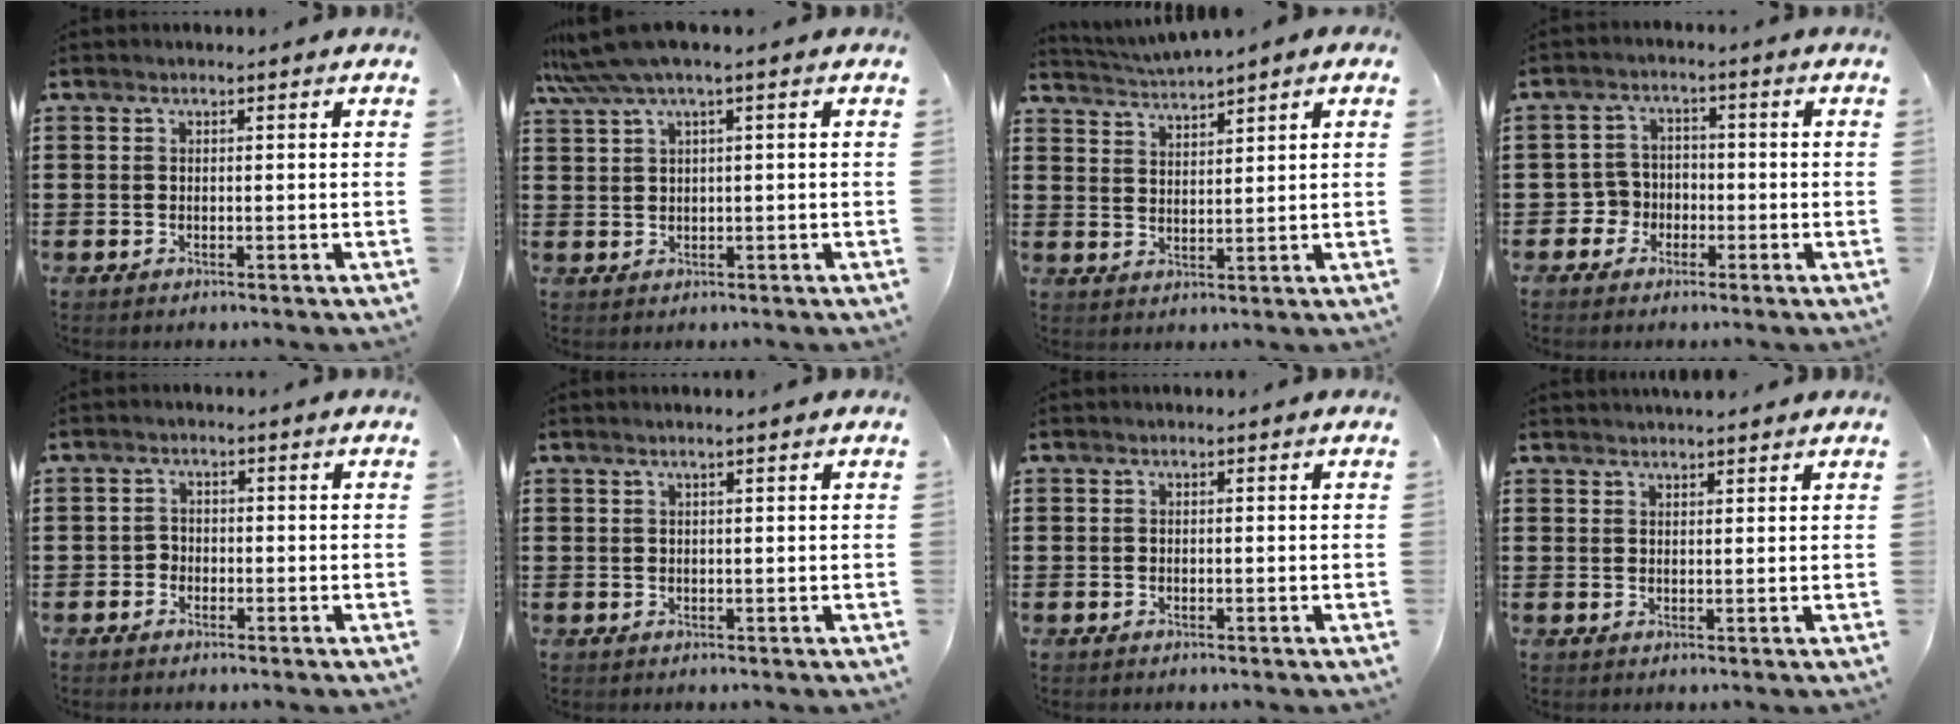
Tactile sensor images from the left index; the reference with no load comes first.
{"total": 4.2, "force": [1.9, 0.1, 3.7], "torque": [-0.088, -0.007, 0.029]}
{"total": 2.4, "force": [2.4, -0.3, 0.3], "torque": [-0.016, -0.011, 0.041]}
{"total": 3.6, "force": [-1.8, 3.0, 0.8], "torque": [-0.035, 0.005, -0.042]}
{"total": 1.5, "force": [-0.9, 1.1, 0.2], "torque": [-0.010, 0.004, -0.022]}
{"total": 1.0, "force": [0.6, -0.2, 0.8], "torque": [-0.013, -0.002, 0.011]}
{"total": 0.0}
{"total": 2.1, "force": [2.1, 0.1, 0.3], "torque": [-0.009, 0.001, 0.040]}